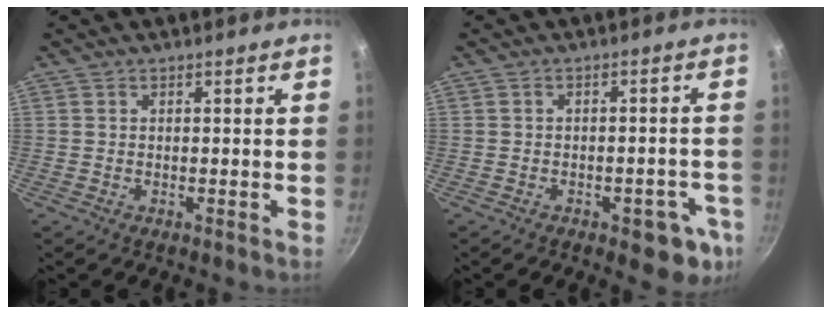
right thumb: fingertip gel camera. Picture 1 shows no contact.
{"total": 8.7, "force": [-3.7, 4.2, 6.7], "torque": [-0.042, 0.018, -0.040]}